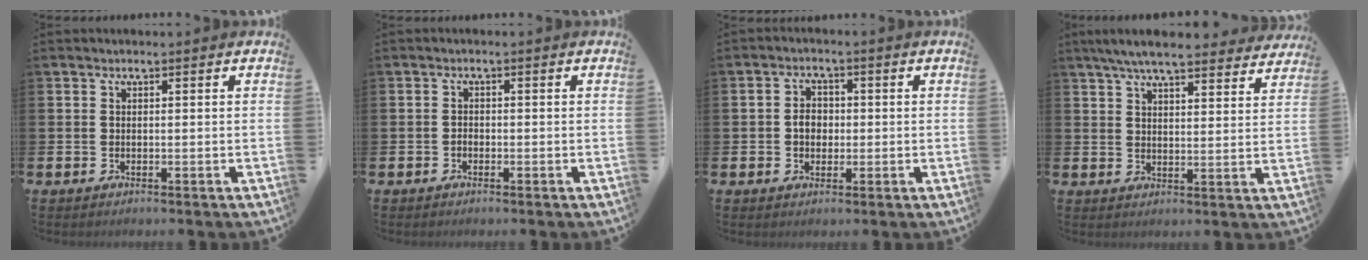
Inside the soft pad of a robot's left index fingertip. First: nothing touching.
{"total": 0.9, "force": [-0.6, 0.6, 0.3], "torque": [0.000, -0.001, -0.013]}
{"total": 2.9, "force": [-0.2, 2.3, 1.7], "torque": [-0.013, 0.000, -0.012]}
{"total": 6.6, "force": [6.2, 0.9, 2.2], "torque": [-0.051, -0.030, 0.109]}